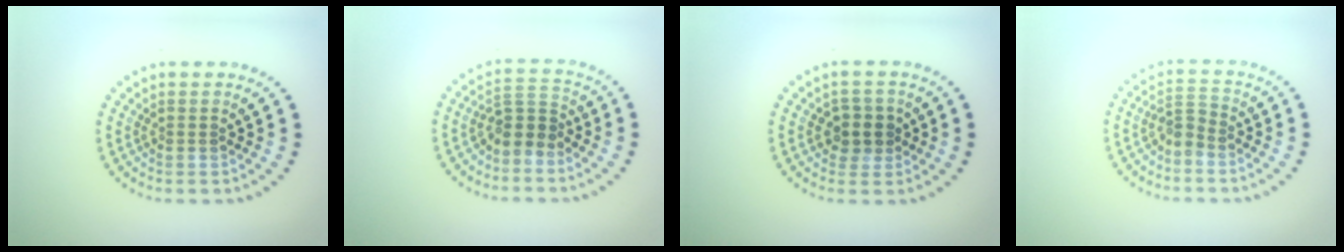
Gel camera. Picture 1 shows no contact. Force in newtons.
{"total": 2.7, "press": 2.2, "slide": 1.7}
{"total": 2.5, "press": 2.3, "slide": 0.9}
{"total": 1.7, "press": 1.4, "slide": 0.9}